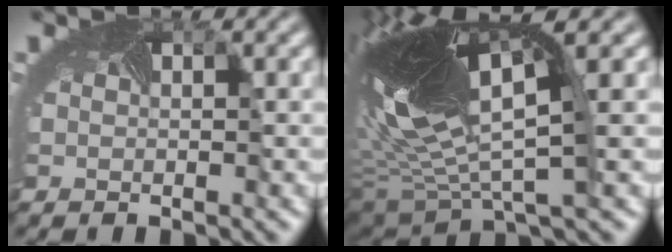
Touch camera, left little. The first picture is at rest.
{"total": 11.6, "force": [2.4, 3.5, 10.8], "torque": [-0.254, -0.006, 0.055]}